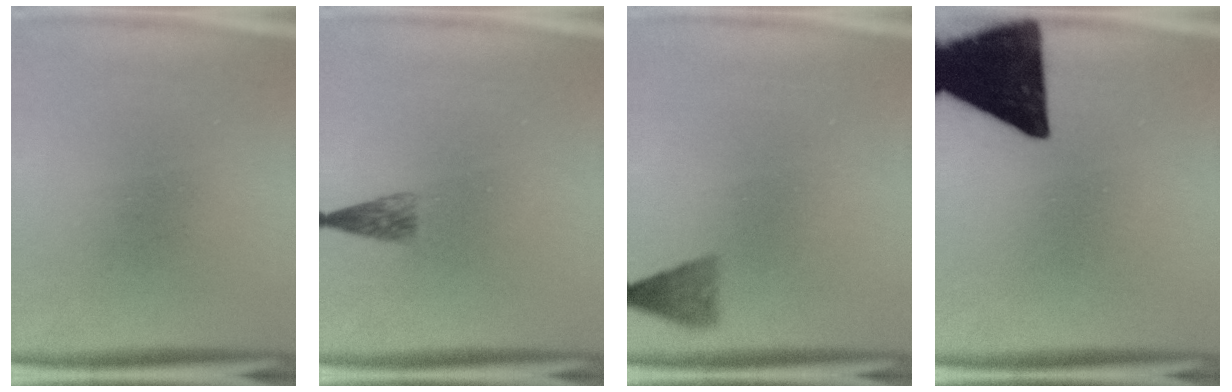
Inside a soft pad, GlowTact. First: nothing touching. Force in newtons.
{"total": 2.0}
{"total": 2.5}
{"total": 17.6}